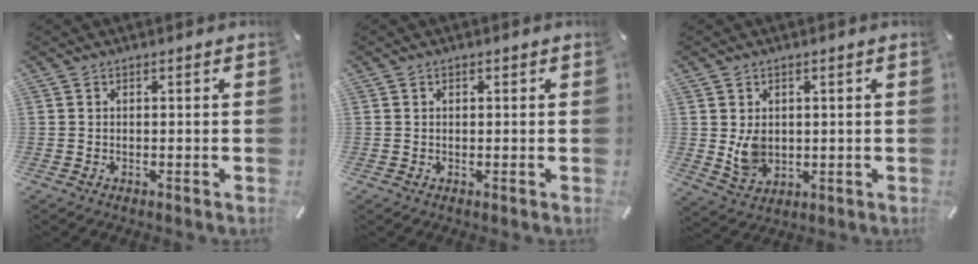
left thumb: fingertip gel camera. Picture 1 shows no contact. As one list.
[{"total": 0.7, "force": [0.2, 0.6, 0.3], "torque": [-0.006, 0.005, 0.003]}, {"total": 6.0, "force": [1.0, 5.1, 3.1], "torque": [-0.058, -0.008, 0.014]}]